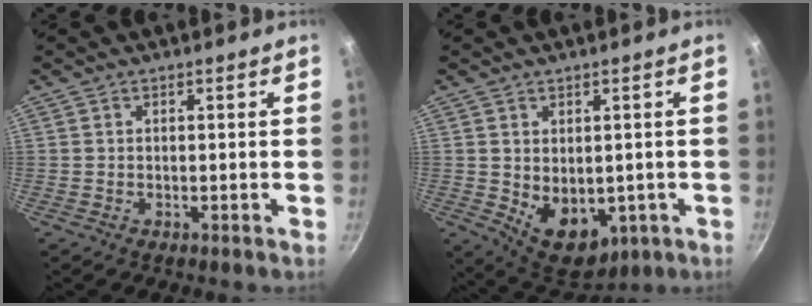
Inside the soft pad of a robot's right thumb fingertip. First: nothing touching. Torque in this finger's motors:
{"motor_torque": [-0.21, 0.60, 0.67, 0.40, 0.17]}